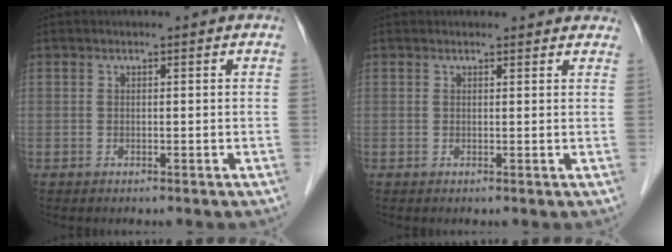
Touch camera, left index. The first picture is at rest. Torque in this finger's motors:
{"motor_torque": [0.33, -0.31, 0.00, 0.00]}